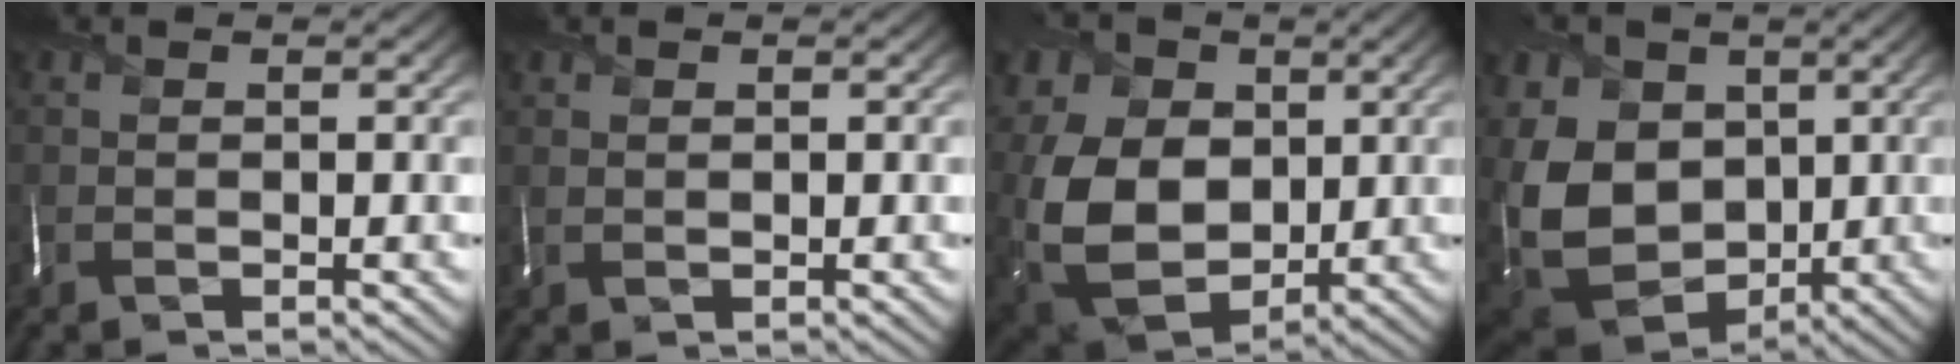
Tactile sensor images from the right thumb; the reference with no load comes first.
{"total": 1.0, "force": [0.9, 0.4, 0.2], "torque": [-0.003, 0.001, 0.022]}
{"total": 14.3, "force": [2.3, 10.6, 9.4], "torque": [-0.229, -0.004, 0.055]}
{"total": 15.8, "force": [2.4, 12.3, 9.7], "torque": [-0.266, 0.006, 0.060]}